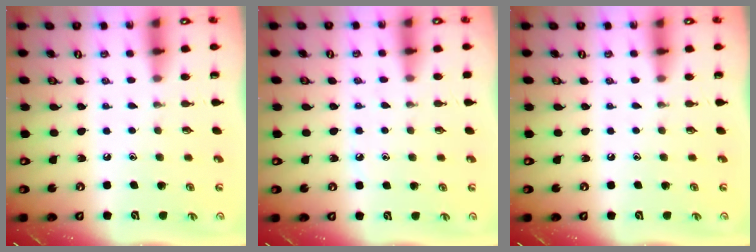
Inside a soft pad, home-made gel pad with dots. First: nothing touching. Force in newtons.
{"total": 5.0, "press": 4.9, "slide": 0.8}
{"total": 0.0}